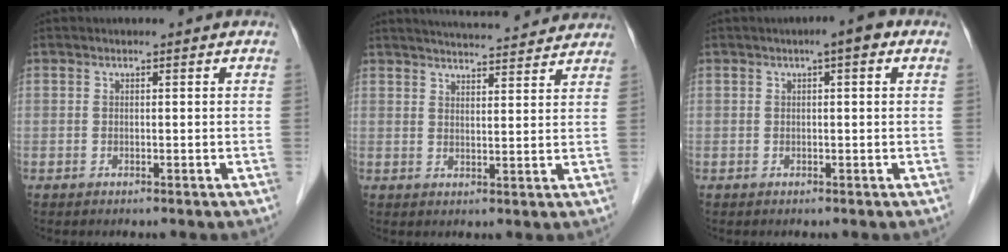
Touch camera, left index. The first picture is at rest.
{"total": 14.2, "force": [13.3, 1.9, 4.5], "torque": [-0.060, 0.019, 0.171]}
{"total": 2.9, "force": [1.3, 0.6, 2.5], "torque": [-0.033, 0.010, 0.013]}